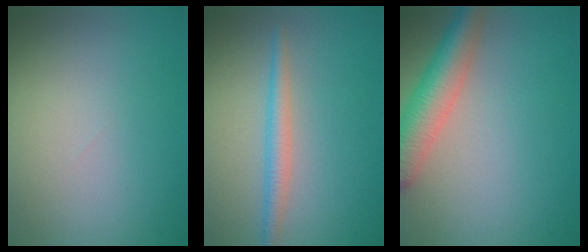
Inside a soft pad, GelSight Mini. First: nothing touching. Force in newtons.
{"total": 2.2, "press": 2.2, "slide": 0.0}
{"total": 5.3, "press": 5.3, "slide": 0.3}